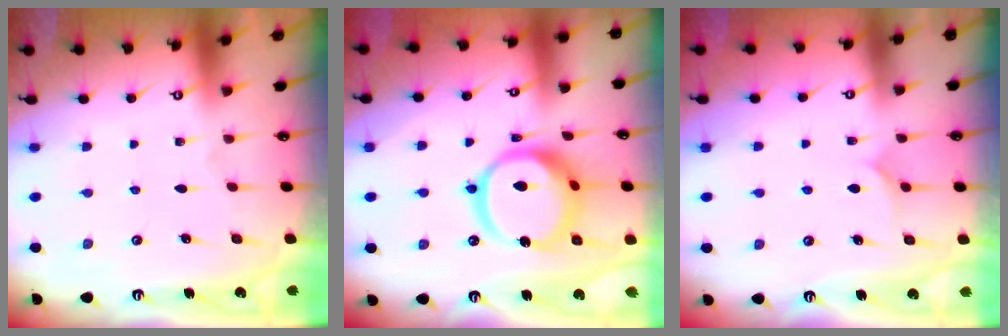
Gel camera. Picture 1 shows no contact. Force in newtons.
{"total": 18.5, "press": 18.3, "slide": 2.0}
{"total": 4.3, "press": 4.2, "slide": 0.3}